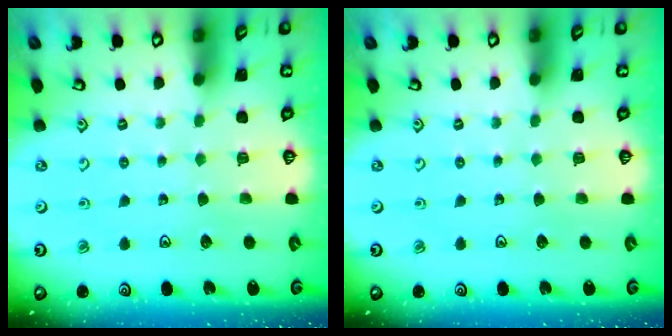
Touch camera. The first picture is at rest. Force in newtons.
{"total": 0.0}